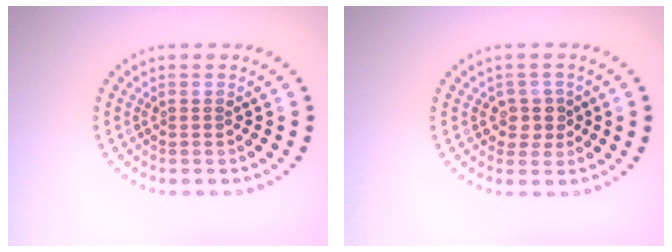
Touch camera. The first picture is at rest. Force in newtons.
{"total": 2.0, "press": 1.7, "slide": 1.2}